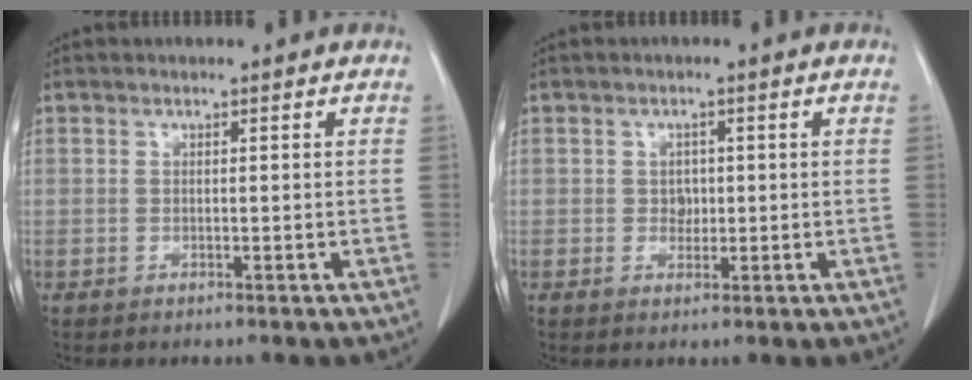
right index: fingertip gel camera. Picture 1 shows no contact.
{"total": 1.8, "force": [0.0, 1.5, 1.0], "torque": [-0.014, 0.002, 0.001]}